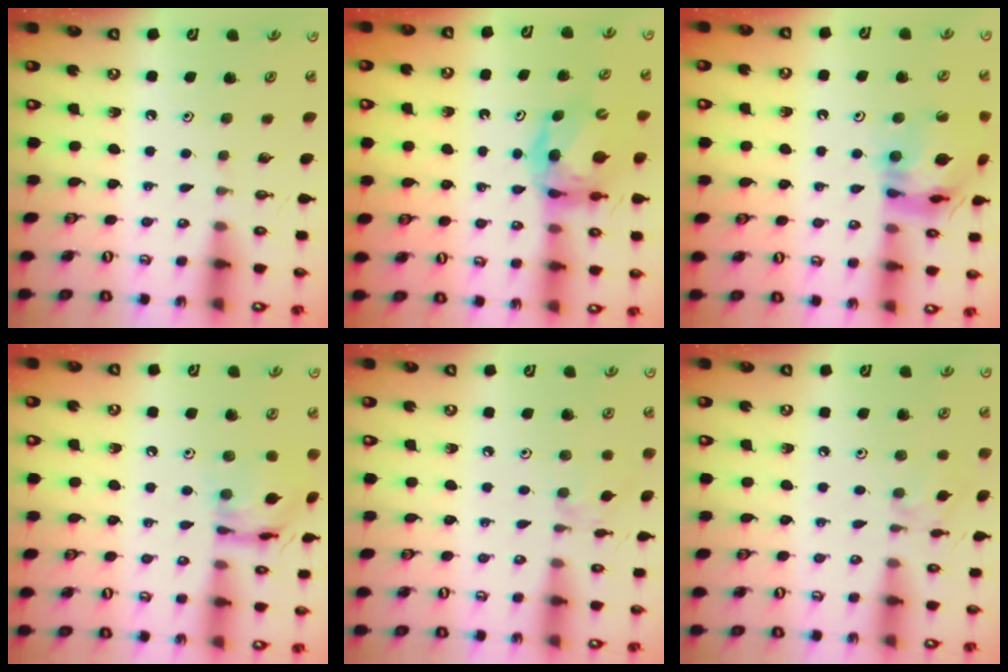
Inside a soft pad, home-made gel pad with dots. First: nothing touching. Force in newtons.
{"total": 8.0, "press": 7.9, "slide": 0.8}
{"total": 15.1, "press": 15.0, "slide": 1.6}
{"total": 12.8, "press": 12.7, "slide": 1.0}
{"total": 2.4, "press": 2.4, "slide": 0.4}
{"total": 3.7, "press": 3.7, "slide": 0.3}